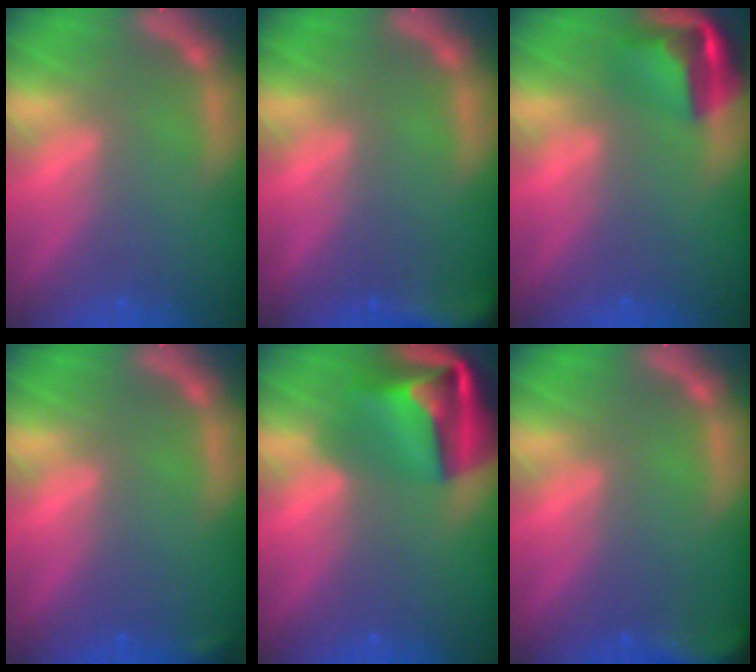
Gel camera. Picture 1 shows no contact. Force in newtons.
{"total": 6.0}
{"total": 5.5}
{"total": 0.9}
{"total": 10.1}
{"total": 5.4}